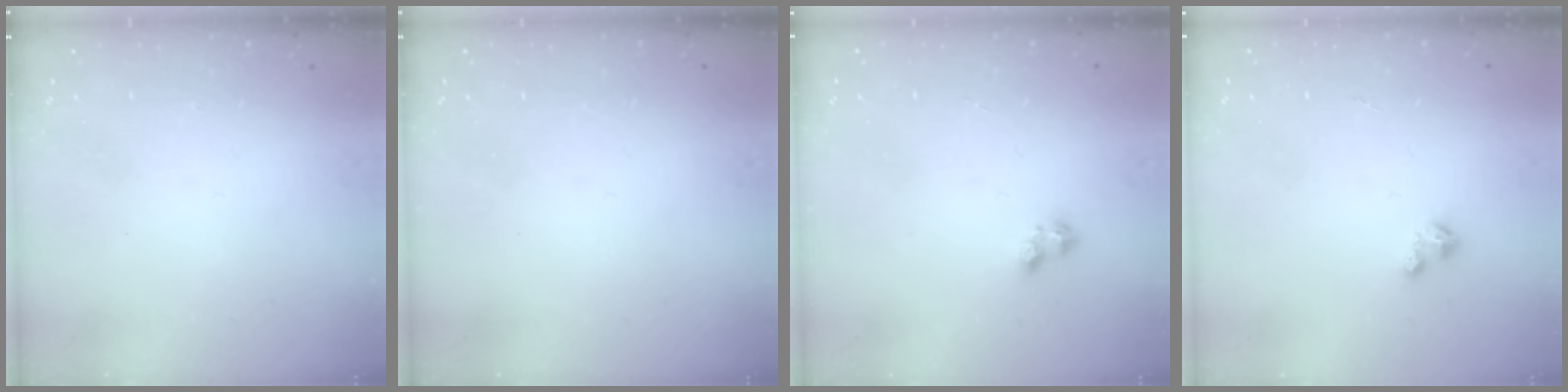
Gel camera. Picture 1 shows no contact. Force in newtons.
{"total": 0.7, "press": 0.6, "slide": 0.4}
{"total": 2.4, "press": 2.3, "slide": 0.8}
{"total": 2.1, "press": 2.0, "slide": 0.5}